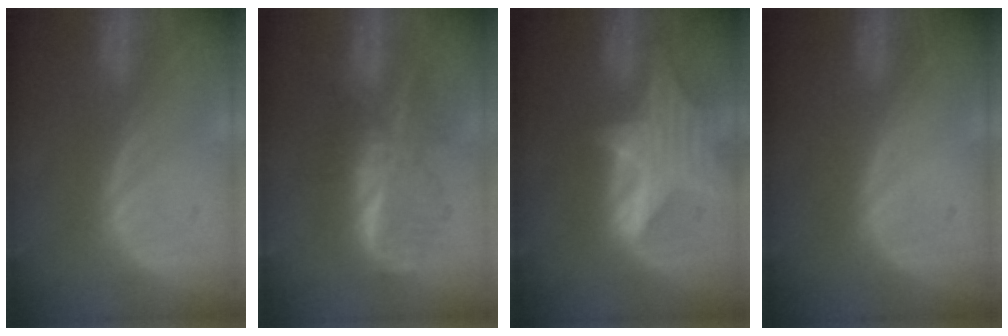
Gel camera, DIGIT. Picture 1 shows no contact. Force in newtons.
{"total": 7.1, "press": 7.1, "slide": 0.2}
{"total": 7.9, "press": 7.2, "slide": 3.2}
{"total": 0.0}